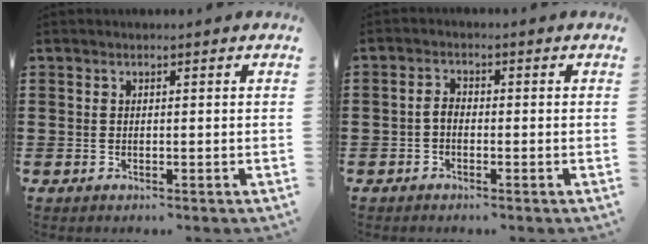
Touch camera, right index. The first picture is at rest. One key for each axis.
{"total": 1.9, "fx": -0.8, "fy": 1.0, "fz": 1.4, "tx": -0.035, "ty": 0.001, "tz": -0.018}